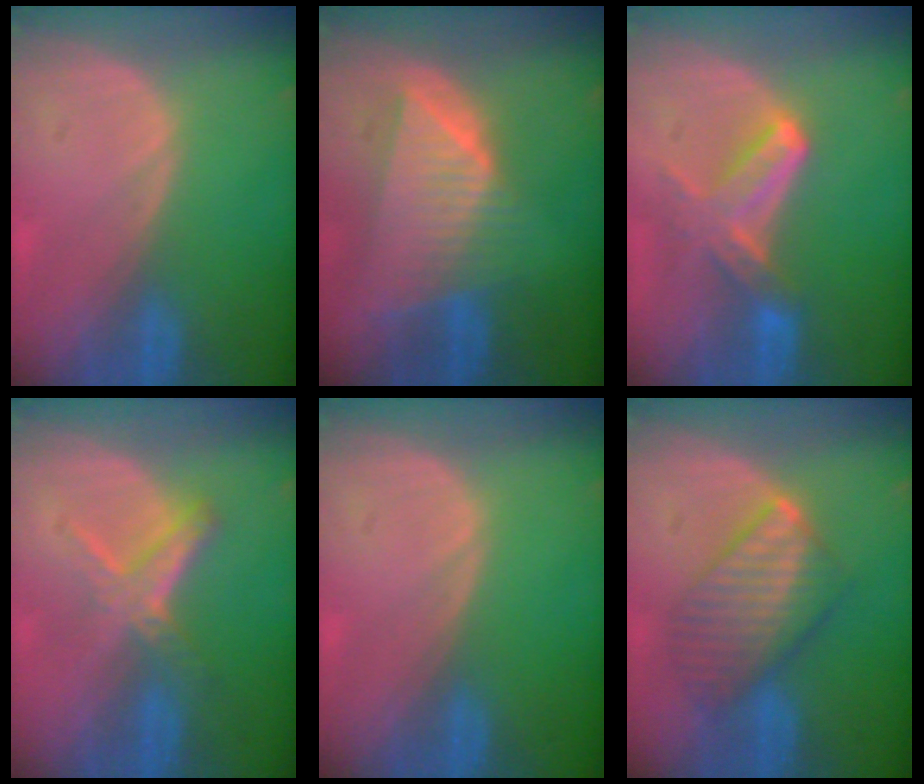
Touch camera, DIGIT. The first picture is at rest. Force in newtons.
{"total": 8.7, "press": 7.9, "slide": 3.8}
{"total": 6.1, "press": 6.1, "slide": 0.1}
{"total": 5.5, "press": 5.4, "slide": 1.3}
{"total": 0.0}
{"total": 7.7, "press": 7.7, "slide": 0.3}